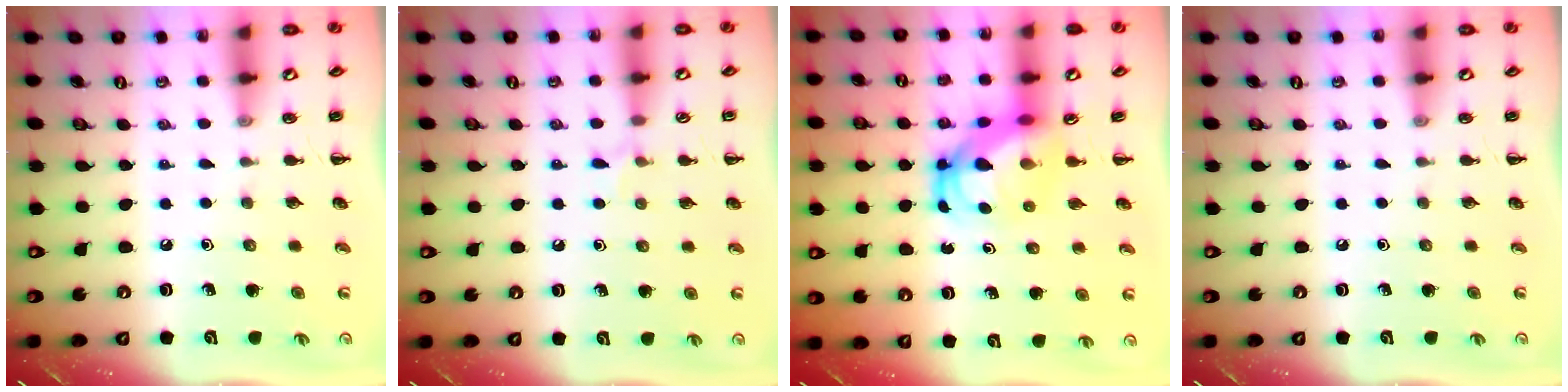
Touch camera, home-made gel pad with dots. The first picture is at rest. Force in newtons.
{"total": 4.9, "press": 4.6, "slide": 1.8}
{"total": 5.9, "press": 5.8, "slide": 1.4}
{"total": 0.0}